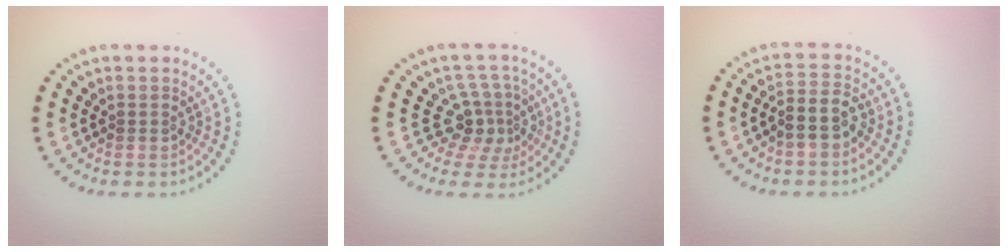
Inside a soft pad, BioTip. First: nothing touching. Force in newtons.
{"total": 3.2, "press": 2.3, "slide": 2.2}
{"total": 2.9, "press": 2.5, "slide": 1.4}